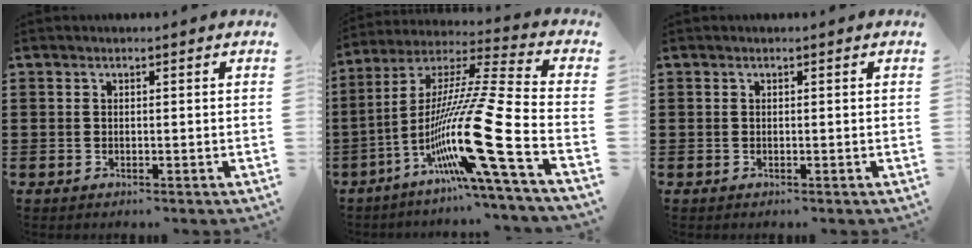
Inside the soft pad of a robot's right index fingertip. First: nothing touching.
{"total": 18.9, "force": [-7.2, 0.5, 17.5], "torque": [-0.344, -0.027, -0.143]}
{"total": 0.0}